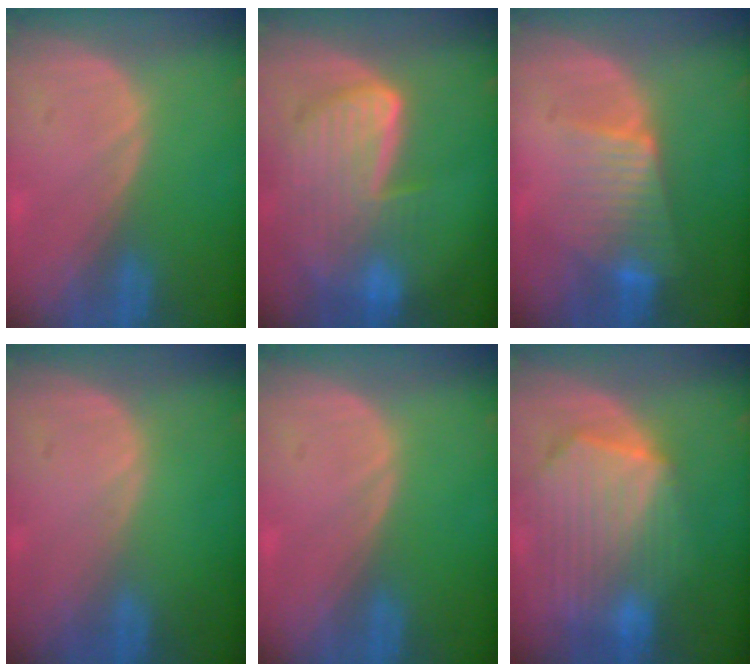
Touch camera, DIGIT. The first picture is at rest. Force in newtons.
{"total": 9.1, "press": 8.0, "slide": 4.4}
{"total": 6.9, "press": 6.2, "slide": 2.9}
{"total": 0.0}
{"total": 0.0}
{"total": 10.5, "press": 9.2, "slide": 5.1}